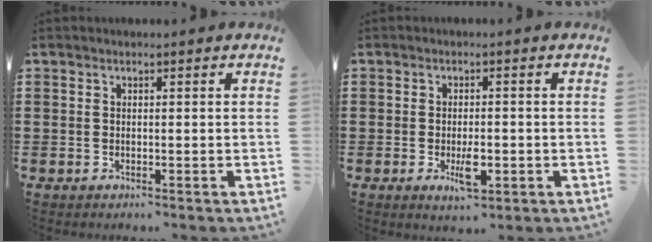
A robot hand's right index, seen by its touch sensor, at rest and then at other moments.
{"total": 4.5, "force": [-1.3, 1.7, 3.9], "torque": [-0.072, 0.001, -0.021]}